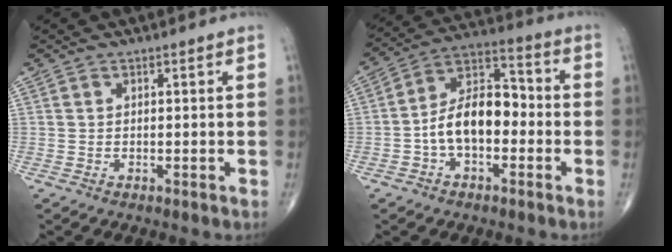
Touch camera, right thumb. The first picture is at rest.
{"total": 12.3, "force": [-2.4, 7.3, 9.6], "torque": [-0.150, 0.047, -0.054]}